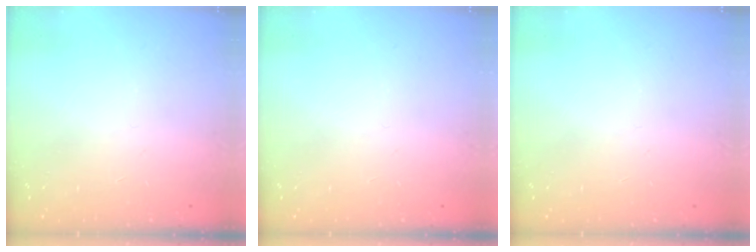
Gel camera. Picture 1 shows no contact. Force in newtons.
{"total": 0.0}
{"total": 0.0}